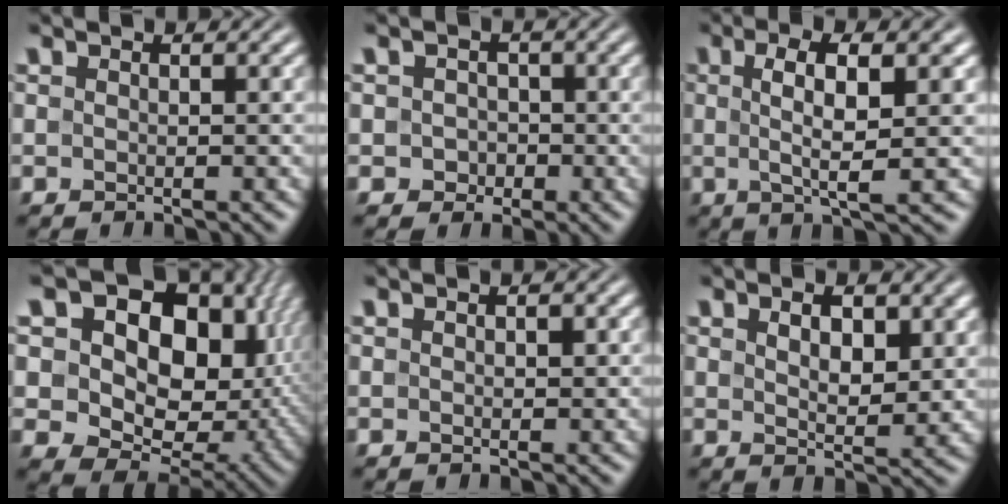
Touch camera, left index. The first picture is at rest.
{"total": 2.0, "force": [-0.3, 1.9, 0.5], "torque": [0.013, 0.000, -0.010]}
{"total": 5.3, "force": [0.6, 1.2, 5.1], "torque": [-0.085, 0.003, 0.009]}
{"total": 19.4, "force": [5.5, 13.6, 12.8], "torque": [-0.197, 0.033, 0.111]}
{"total": 0.8, "force": [0.1, 0.6, 0.6], "torque": [-0.006, -0.001, 0.000]}
{"total": 4.0, "force": [1.5, 2.0, 3.2], "torque": [-0.054, -0.003, 0.029]}